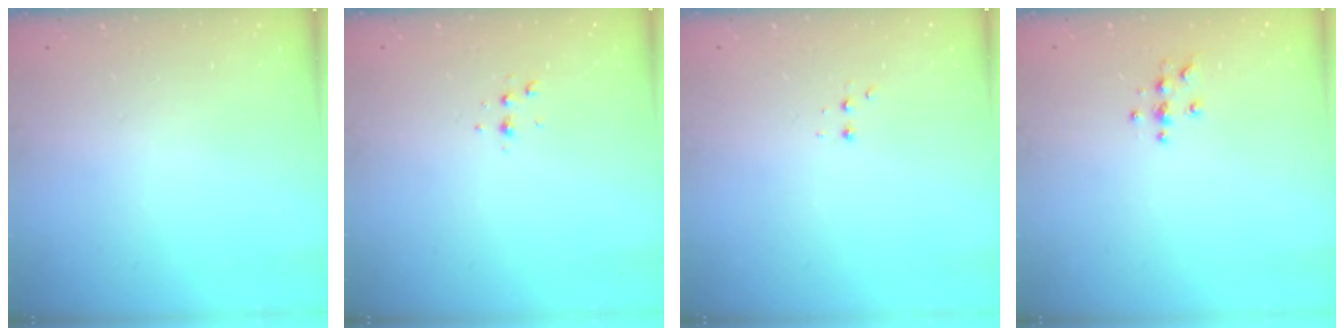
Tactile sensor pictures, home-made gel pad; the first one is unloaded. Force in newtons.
{"total": 3.6, "press": 3.1, "slide": 1.7}
{"total": 2.4, "press": 2.2, "slide": 0.9}
{"total": 3.9, "press": 3.8, "slide": 0.4}